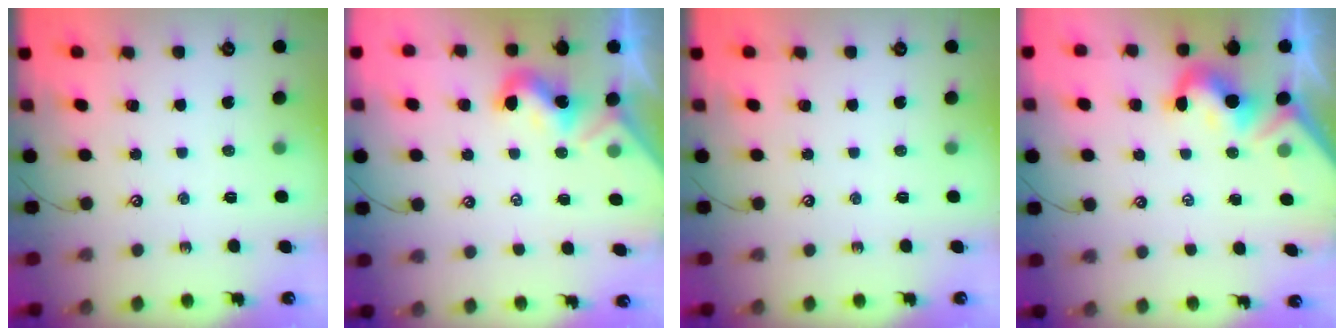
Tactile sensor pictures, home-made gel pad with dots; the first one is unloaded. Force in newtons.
{"total": 1.8, "press": 1.8, "slide": 0.4}
{"total": 0.0}
{"total": 4.4, "press": 4.3, "slide": 0.9}